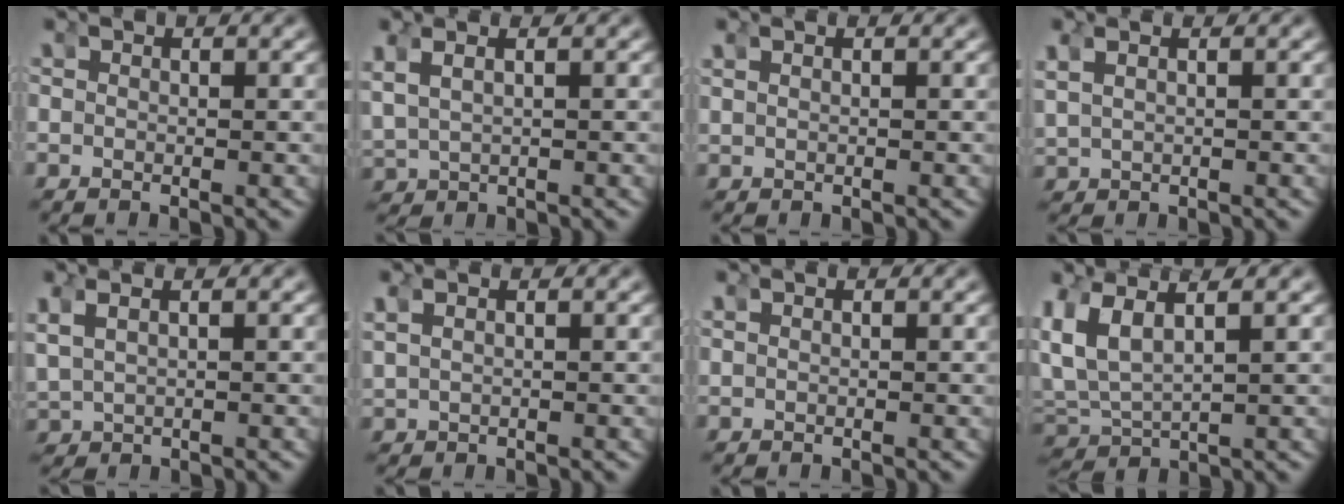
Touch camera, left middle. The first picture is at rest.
{"total": 3.2, "force": [1.0, 2.3, 2.0], "torque": [-0.057, 0.001, 0.028]}
{"total": 0.8, "force": [0.6, 0.0, 0.6], "torque": [-0.013, 0.001, 0.017]}
{"total": 1.9, "force": [0.9, 1.1, 1.3], "torque": [-0.035, 0.005, 0.026]}
{"total": 2.8, "force": [0.9, 1.9, 1.7], "torque": [-0.049, 0.000, 0.029]}
{"total": 1.6, "force": [0.8, 0.8, 1.2], "torque": [-0.030, 0.004, 0.024]}
{"total": 0.5, "force": [0.4, -0.1, 0.4], "torque": [-0.007, 0.000, 0.012]}
{"total": 8.5, "force": [1.5, 6.8, 4.9], "torque": [-0.154, -0.023, 0.036]}